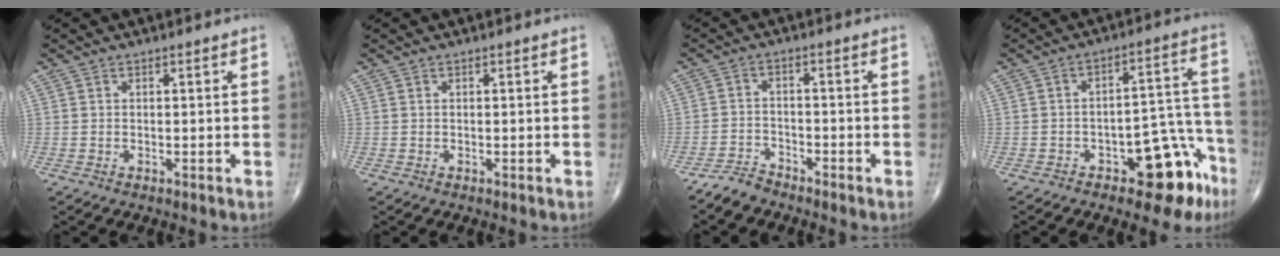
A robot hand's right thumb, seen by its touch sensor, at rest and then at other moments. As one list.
[{"total": 0.0}, {"total": 3.7, "force": [-3.4, 1.2, 0.4], "torque": [-0.008, 0.008, -0.070]}, {"total": 12.8, "force": [-7.2, 5.9, 8.8], "torque": [-0.063, 0.070, -0.095]}]